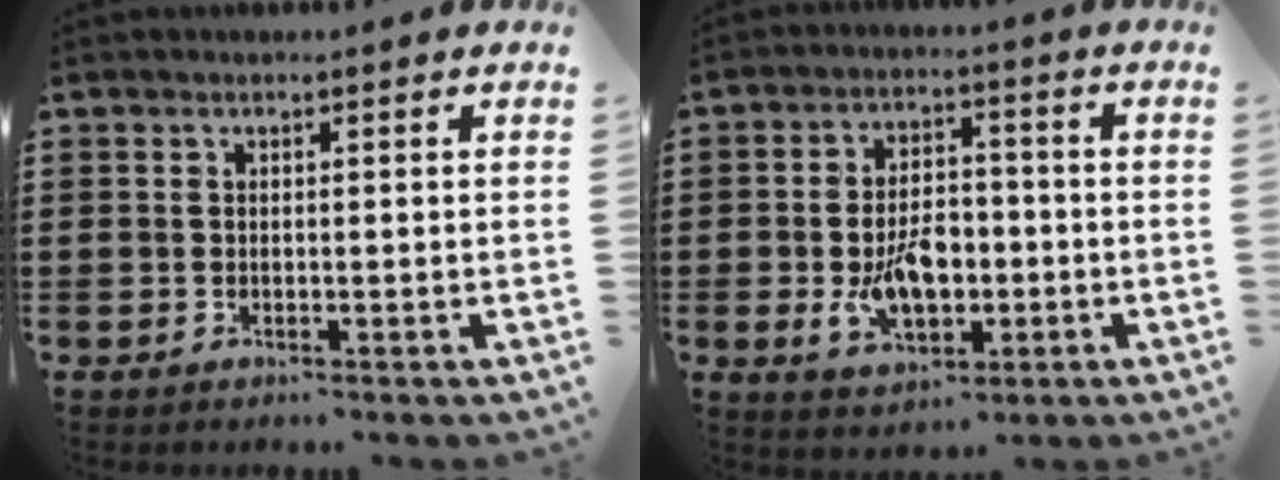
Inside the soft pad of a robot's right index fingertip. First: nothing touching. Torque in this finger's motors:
{"motor_torque": [1.42, 0.72, 0.54, 0.20]}